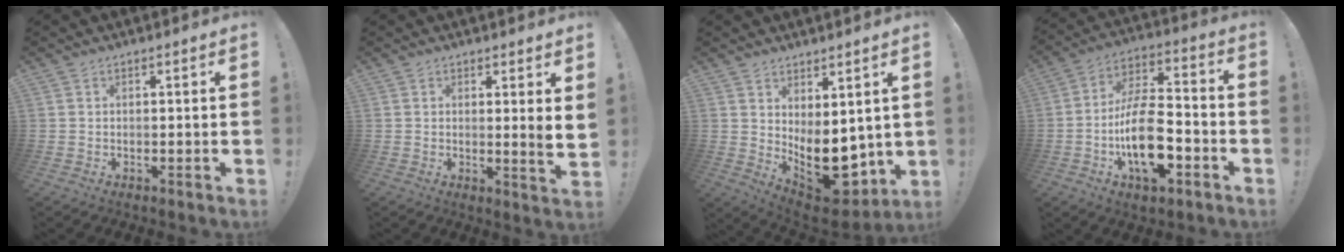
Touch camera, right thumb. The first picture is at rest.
{"total": 3.5, "force": [2.0, -0.4, 2.9], "torque": [-0.031, -0.028, 0.029]}
{"total": 12.8, "force": [-1.4, 8.5, 9.4], "torque": [-0.110, -0.007, -0.001]}
{"total": 19.2, "force": [-6.1, 10.0, 15.1], "torque": [-0.272, 0.034, -0.097]}